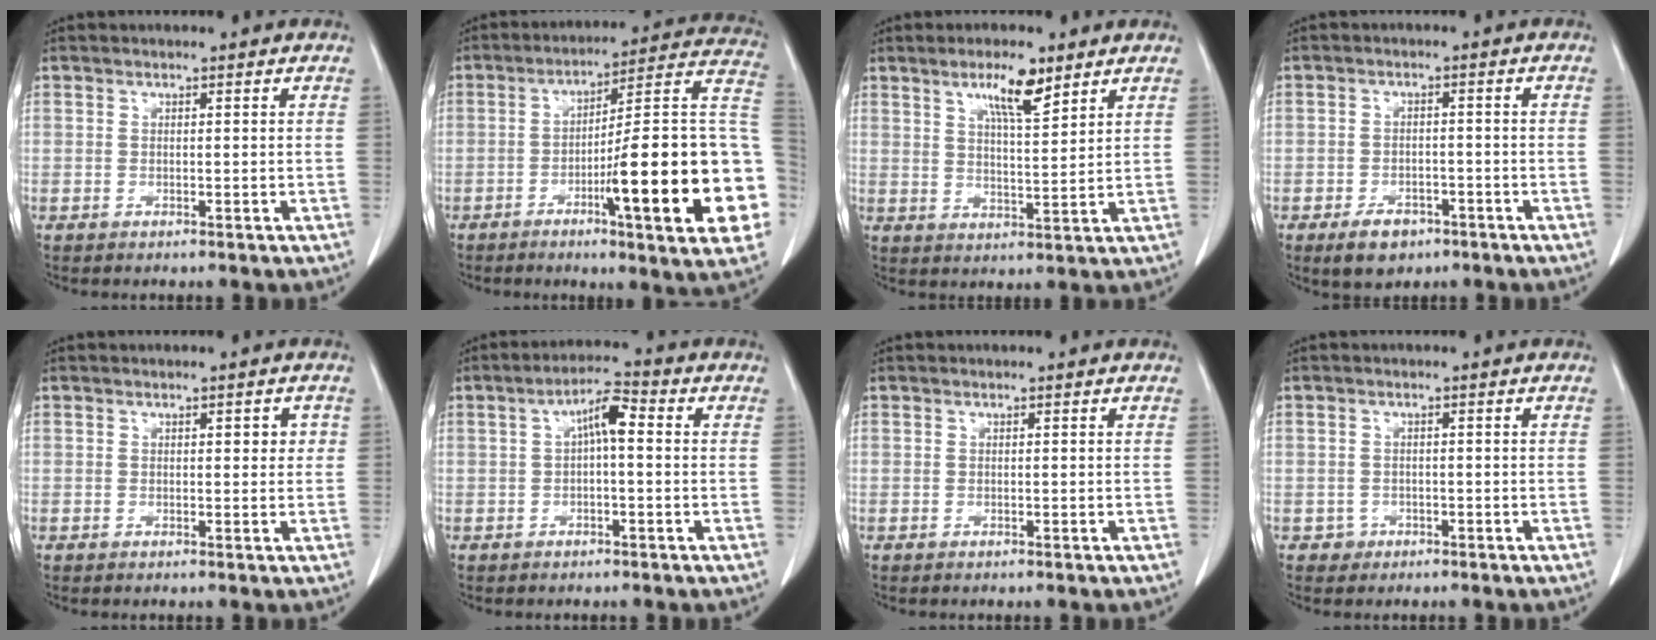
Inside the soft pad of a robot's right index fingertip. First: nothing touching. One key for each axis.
{"total": 23.6, "fx": -5.9, "fy": 1.8, "fz": 22.8, "tx": -0.225, "ty": 0.011, "tz": -0.084}
{"total": 6.7, "fx": 4.4, "fy": 1.1, "fz": 5.0, "tx": -0.089, "ty": -0.001, "tz": 0.075}
{"total": 4.9, "fx": -3.1, "fy": 2.8, "fz": 2.5, "tx": -0.042, "ty": 0.001, "tz": -0.043}
{"total": 2.1, "fx": 0.5, "fy": 1.0, "fz": 1.8, "tx": -0.017, "ty": 0.005, "tz": 0.005}
{"total": 5.0, "fx": 0.5, "fy": 1.2, "fz": 4.8, "tx": -0.084, "ty": 0.020, "tz": 0.006}
{"total": 0.0}
{"total": 1.6, "fx": -0.7, "fy": 1.4, "fz": -0.2, "tx": 0.010, "ty": 0.010, "tz": -0.010}